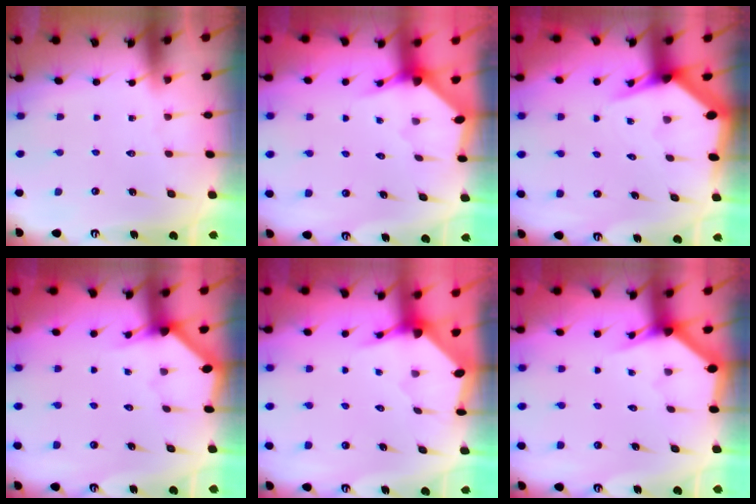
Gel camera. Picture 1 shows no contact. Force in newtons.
{"total": 2.8, "press": 2.8, "slide": 0.2}
{"total": 4.6, "press": 4.5, "slide": 0.6}
{"total": 2.9, "press": 2.9, "slide": 0.2}
{"total": 3.5, "press": 3.4, "slide": 0.5}
{"total": 3.1, "press": 3.1, "slide": 0.1}